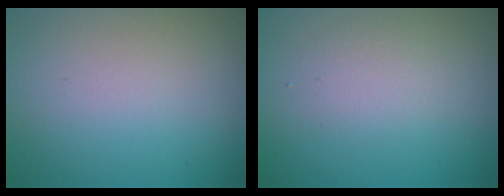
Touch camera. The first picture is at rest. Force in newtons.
{"total": 1.8, "press": 1.8, "slide": 0.1}